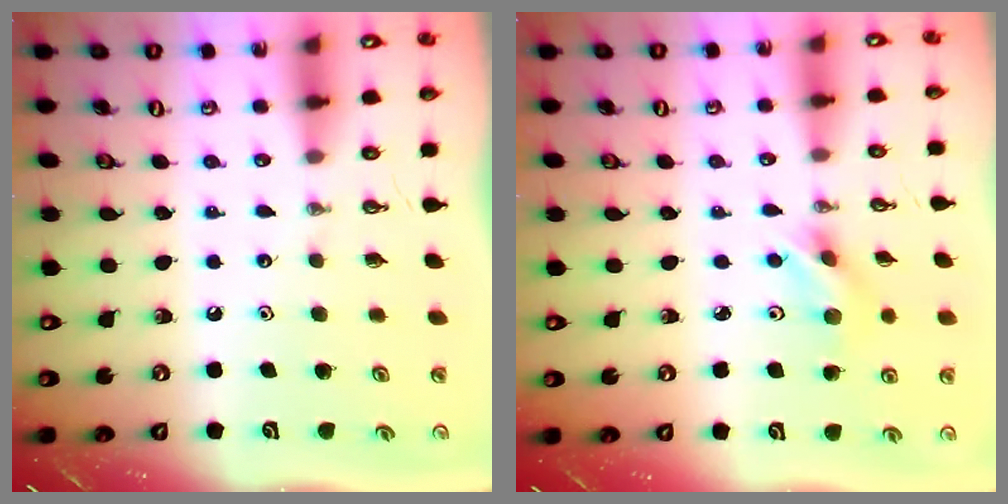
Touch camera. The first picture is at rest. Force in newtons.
{"total": 5.5, "press": 3.8, "slide": 4.0}